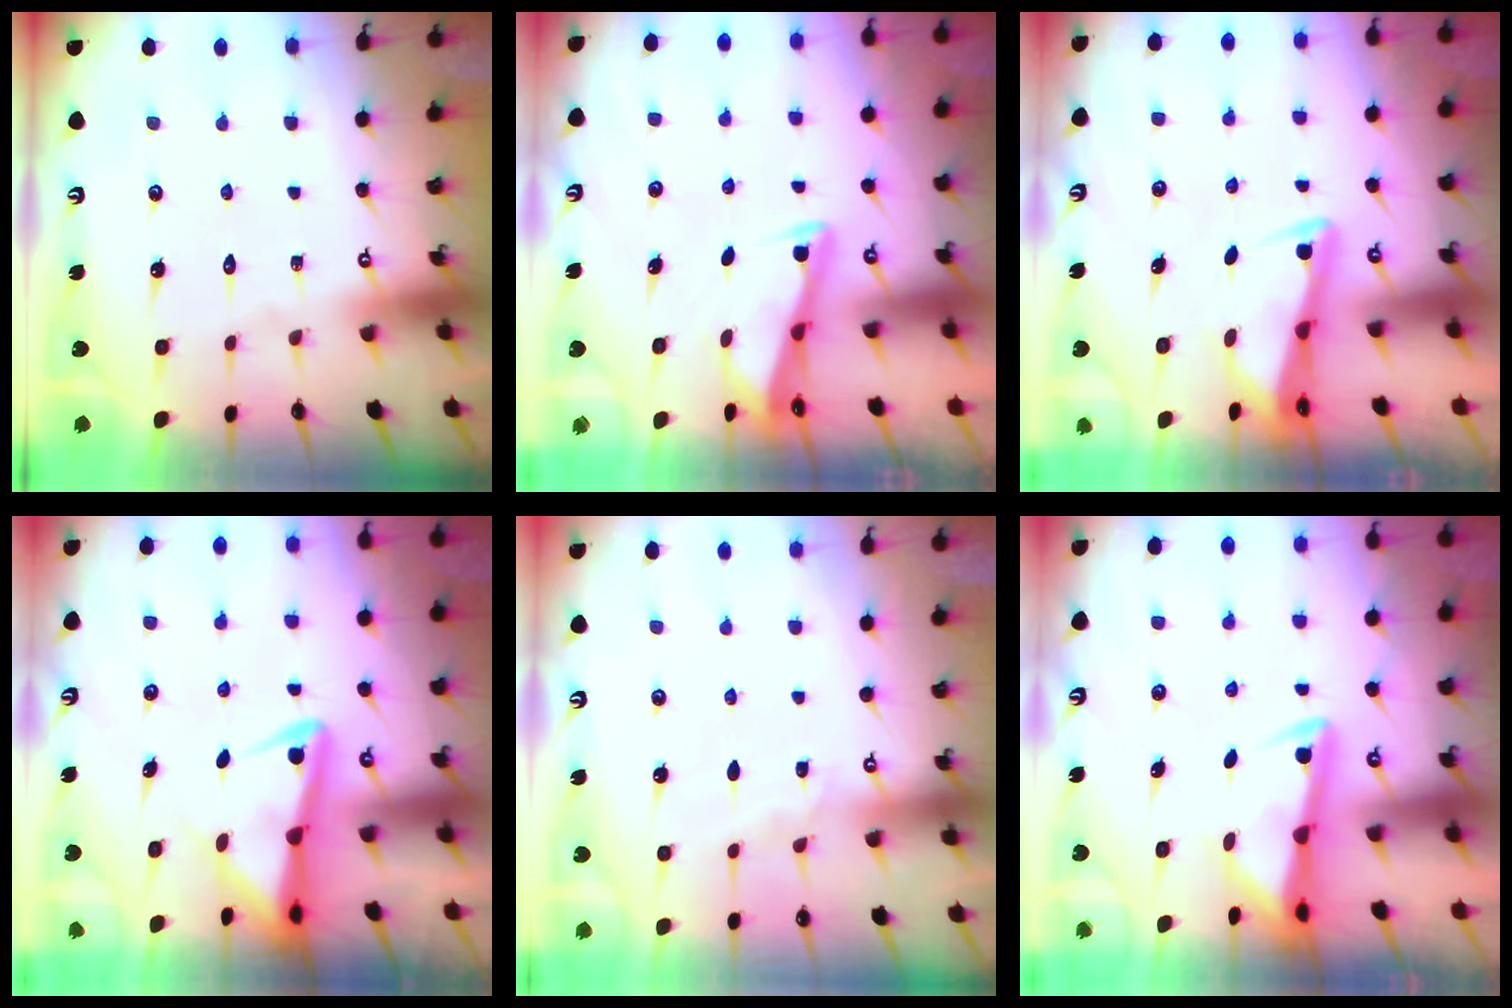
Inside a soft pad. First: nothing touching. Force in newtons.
{"total": 3.0, "press": 2.9, "slide": 0.3}
{"total": 2.5, "press": 2.5, "slide": 0.5}
{"total": 4.4, "press": 4.2, "slide": 1.3}
{"total": 3.5, "press": 3.4, "slide": 0.5}
{"total": 3.0, "press": 2.9, "slide": 0.6}